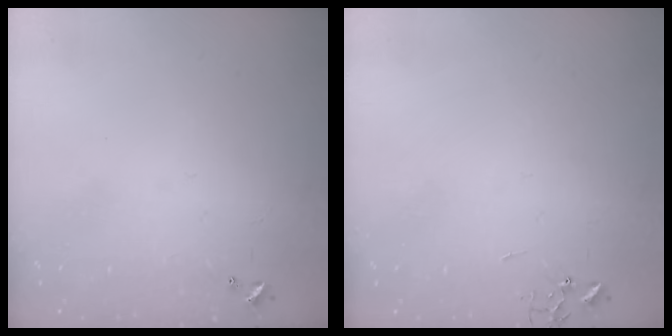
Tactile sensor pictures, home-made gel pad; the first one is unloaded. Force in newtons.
{"total": 0.0}